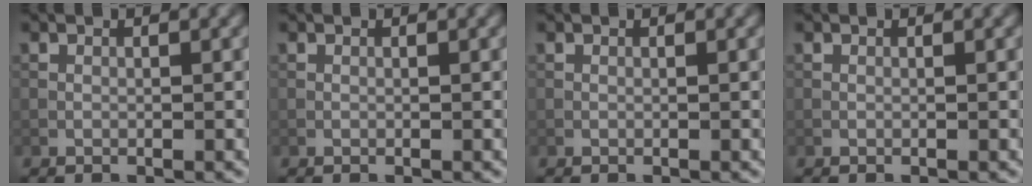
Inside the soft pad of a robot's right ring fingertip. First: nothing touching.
{"total": 0.0}
{"total": 0.0}
{"total": 0.0}